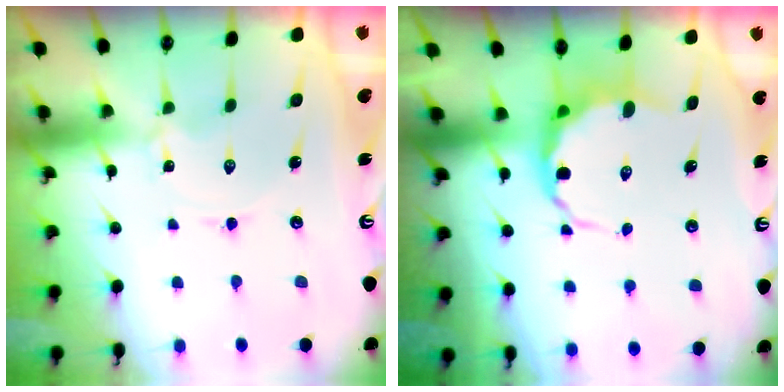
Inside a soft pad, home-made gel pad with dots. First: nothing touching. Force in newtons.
{"total": 7.0, "press": 6.7, "slide": 2.0}